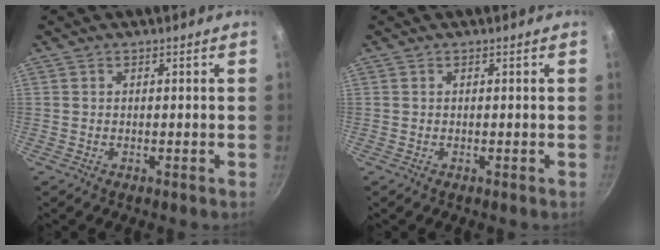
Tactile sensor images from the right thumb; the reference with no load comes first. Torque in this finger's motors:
{"motor_torque": [-0.01, 0.01, 0.00, 0.00, 0.01]}